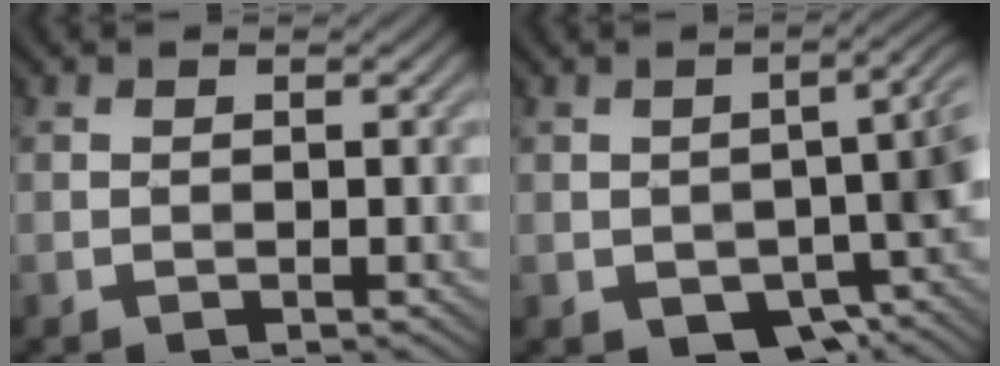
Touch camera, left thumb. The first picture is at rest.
{"total": 10.6, "force": [-4.2, 5.3, 8.1], "torque": [-0.107, -0.034, -0.047]}